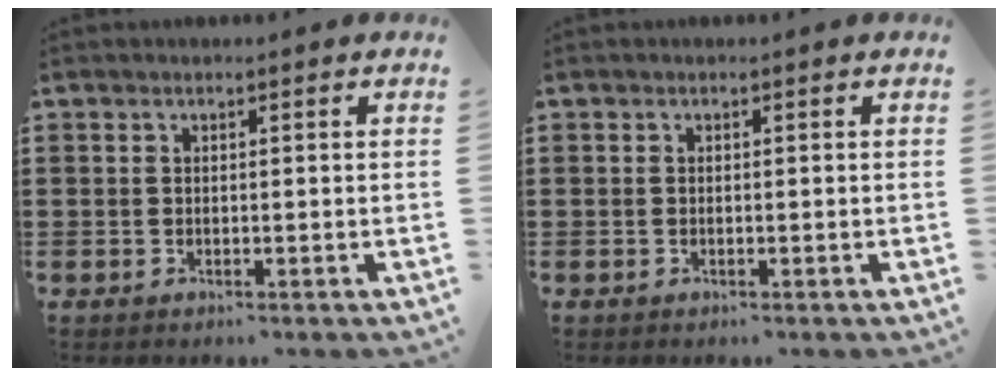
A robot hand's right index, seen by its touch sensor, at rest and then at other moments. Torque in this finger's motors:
{"motor_torque": [-0.09, 0.09, 0.00, -0.01]}